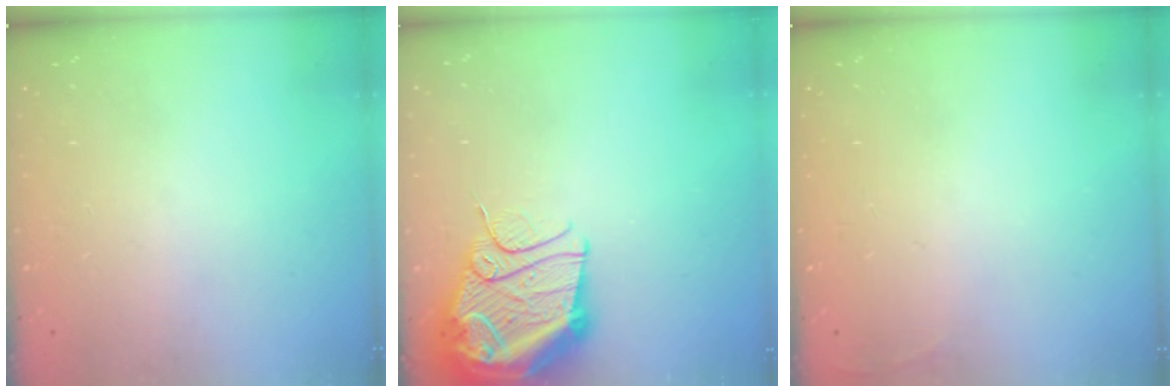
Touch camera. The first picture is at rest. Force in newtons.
{"total": 17.5, "press": 17.4, "slide": 1.9}
{"total": 2.7, "press": 2.6, "slide": 1.0}